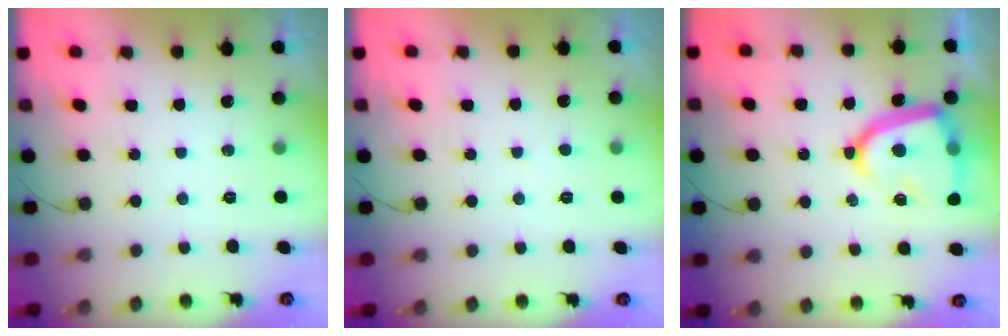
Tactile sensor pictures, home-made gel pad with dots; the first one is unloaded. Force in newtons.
{"total": 2.0, "press": 2.0, "slide": 0.2}
{"total": 16.9, "press": 16.9, "slide": 1.4}